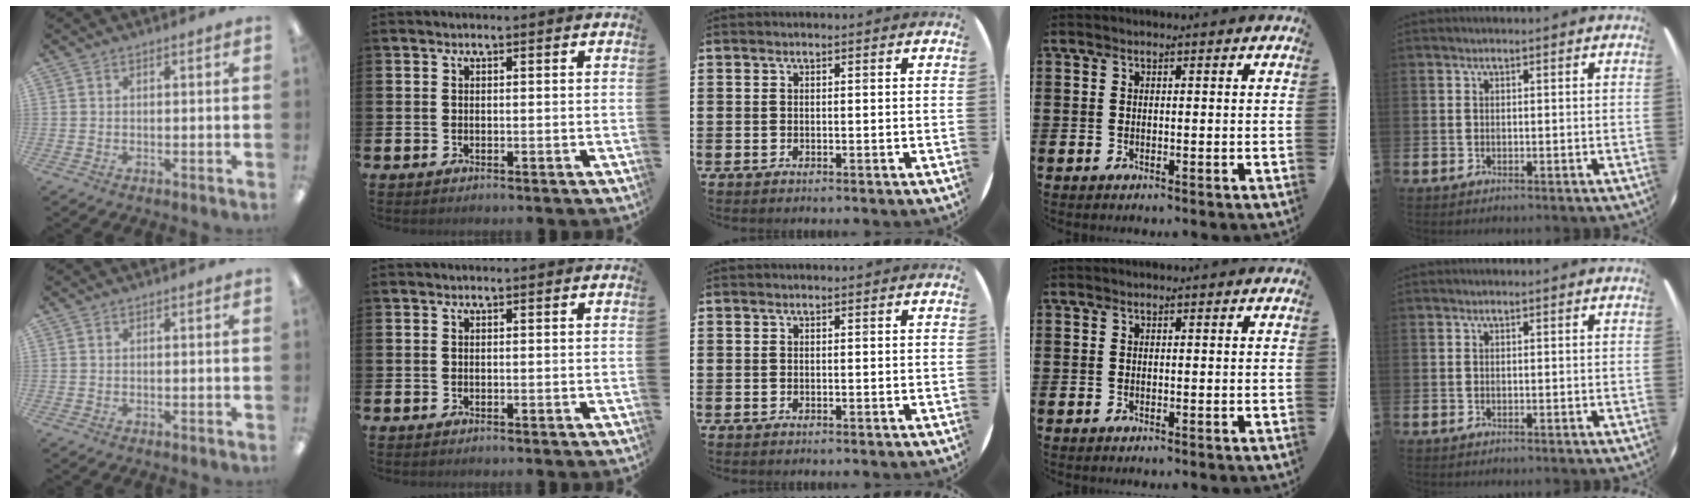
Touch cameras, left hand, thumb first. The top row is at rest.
{}